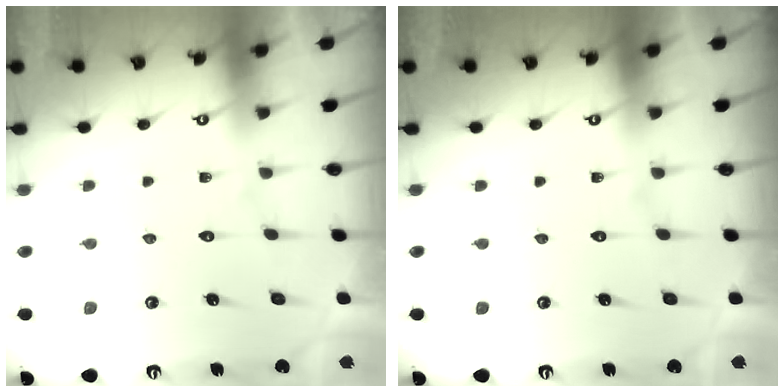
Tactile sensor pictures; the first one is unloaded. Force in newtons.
{"total": 0.0}